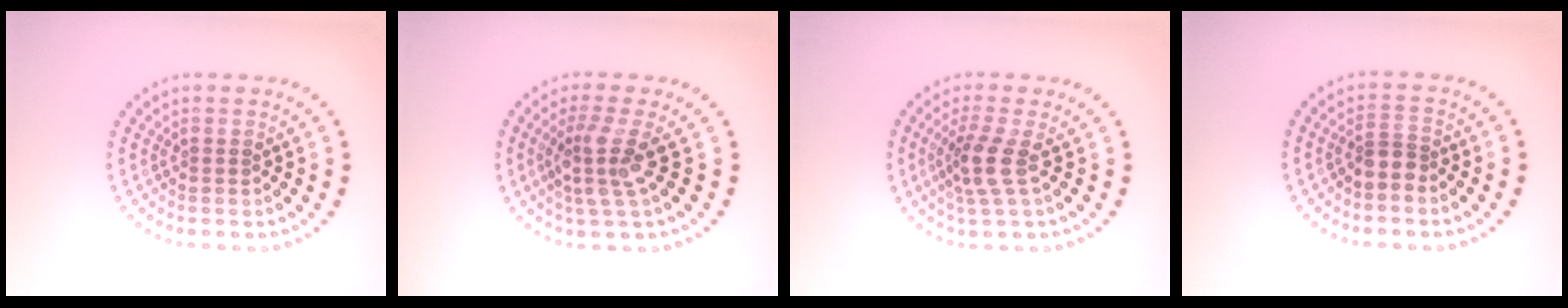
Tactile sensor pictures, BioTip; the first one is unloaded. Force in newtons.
{"total": 3.2, "press": 2.4, "slide": 2.2}
{"total": 2.8, "press": 2.2, "slide": 1.8}
{"total": 2.0, "press": 1.4, "slide": 1.4}